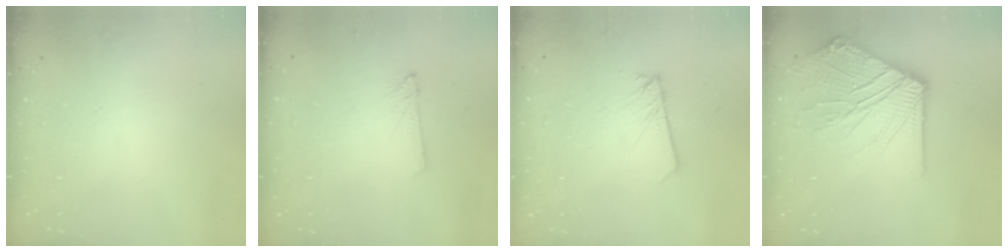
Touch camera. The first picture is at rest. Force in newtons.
{"total": 2.4, "press": 2.4, "slide": 0.2}
{"total": 3.0, "press": 3.0, "slide": 0.4}
{"total": 13.7, "press": 13.6, "slide": 2.1}